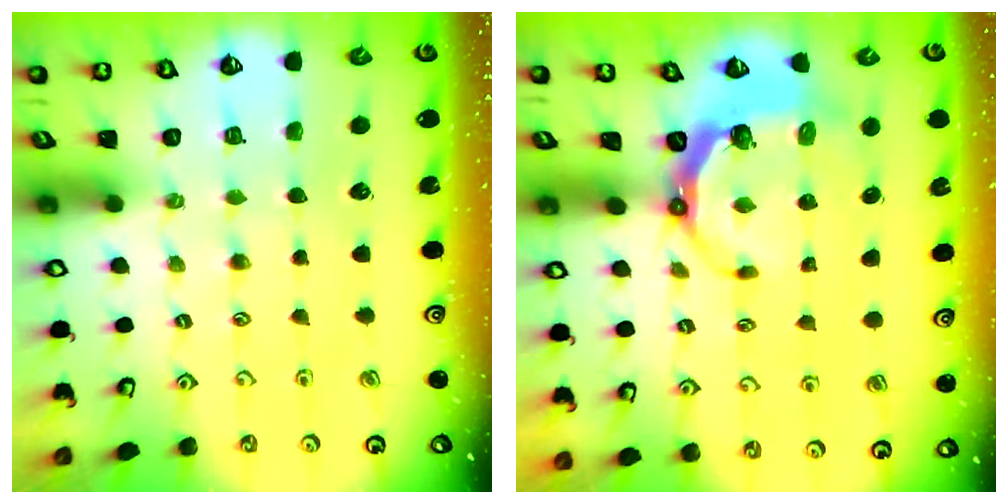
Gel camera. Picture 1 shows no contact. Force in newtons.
{"total": 6.2, "press": 5.3, "slide": 3.2}